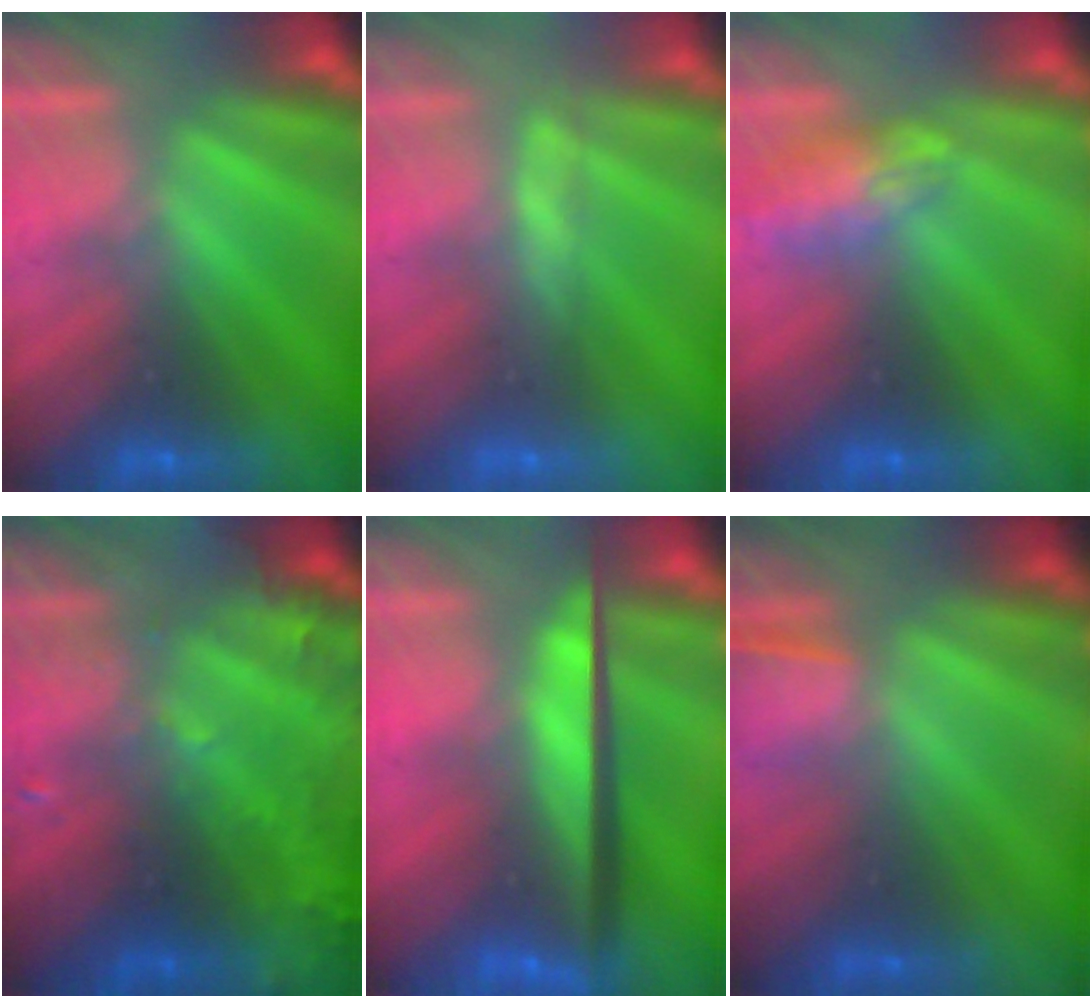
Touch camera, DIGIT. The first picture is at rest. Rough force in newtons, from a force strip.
{"total": 2.7}
{"total": 2.4}
{"total": 6.0}
{"total": 10.3}
{"total": 1.4}